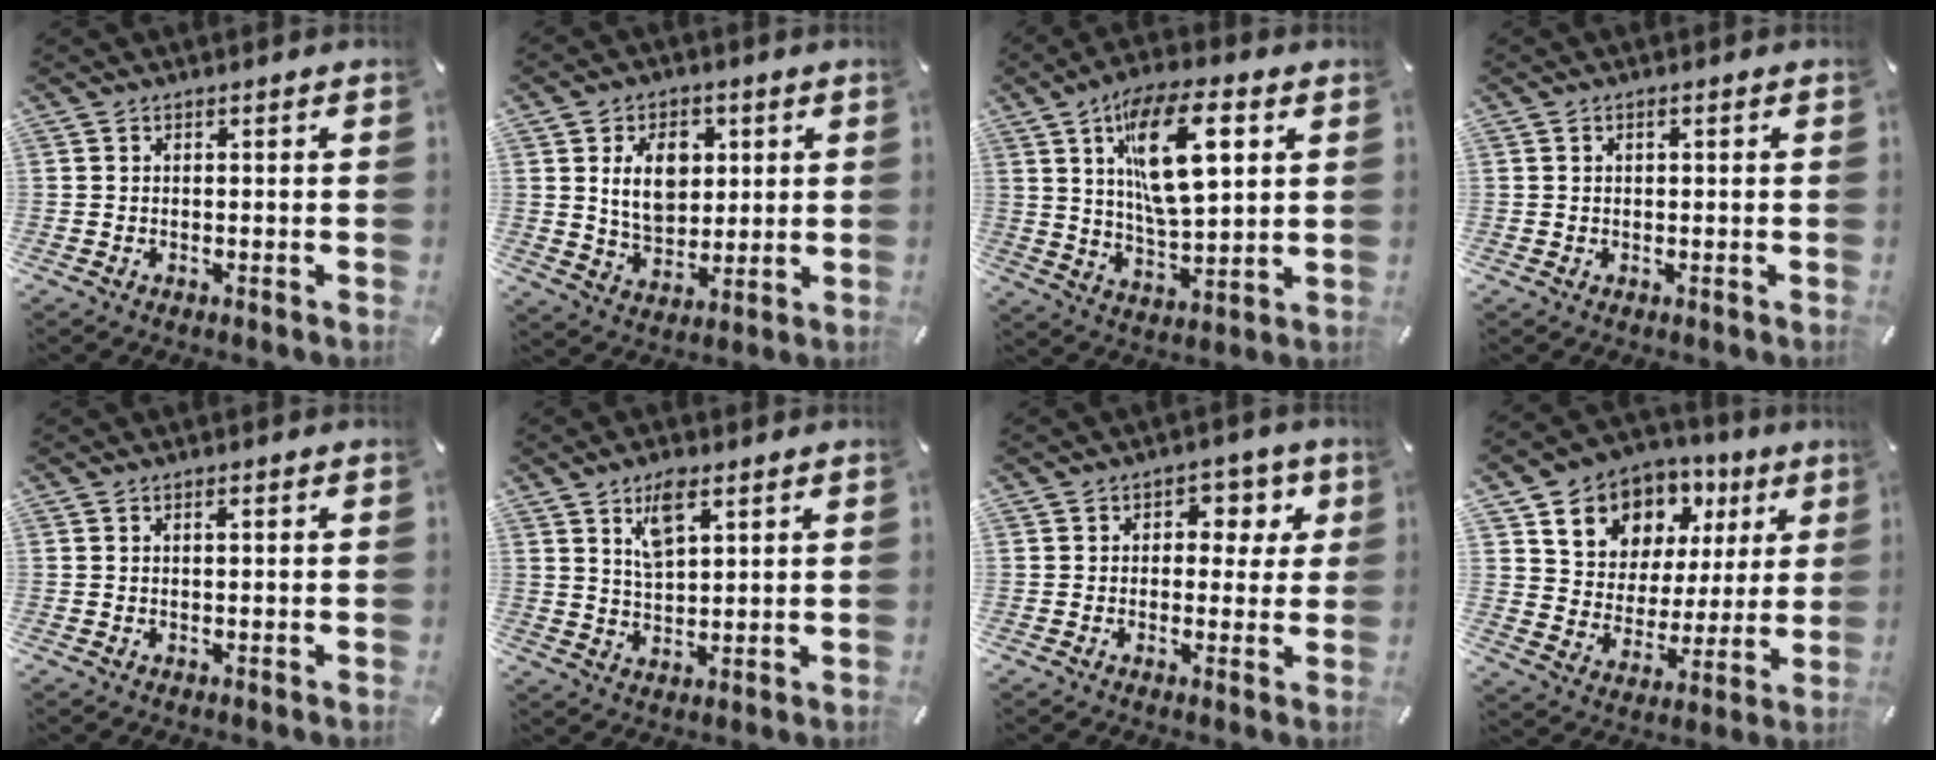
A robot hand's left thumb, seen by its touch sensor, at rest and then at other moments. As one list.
[{"total": 10.9, "force": [2.8, 8.2, 6.6], "torque": [-0.104, 0.001, 0.047]}, {"total": 17.9, "force": [6.8, 7.7, 14.7], "torque": [-0.260, -0.004, 0.110]}, {"total": 1.1, "force": [0.3, 0.5, 0.9], "torque": [-0.018, 0.005, 0.003]}, {"total": 1.1, "force": [0.4, 0.3, 1.0], "torque": [-0.020, 0.002, 0.005]}, {"total": 7.1, "force": [4.1, 3.1, 5.0], "torque": [-0.092, -0.006, 0.070]}, {"total": 6.0, "force": [1.6, 4.8, 3.2], "torque": [-0.021, -0.006, 0.016]}, {"total": 11.0, "force": [6.6, 8.6, 1.6], "torque": [-0.046, -0.055, 0.125]}]